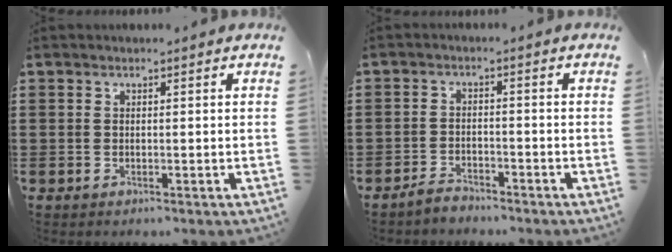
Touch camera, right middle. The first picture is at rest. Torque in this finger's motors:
{"motor_torque": [1.37, -0.58, 0.06, 0.11]}